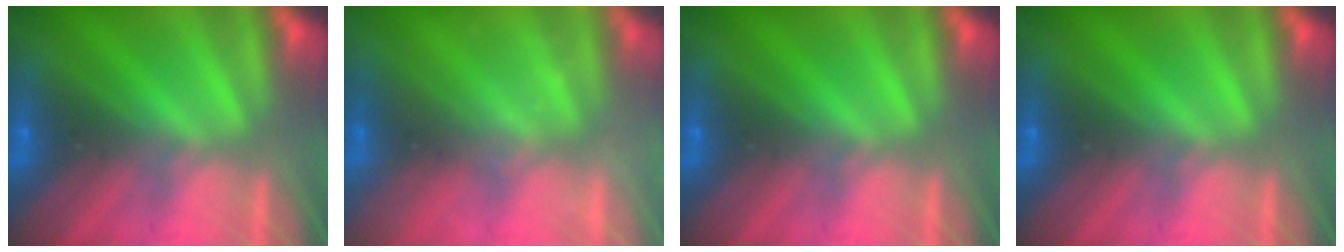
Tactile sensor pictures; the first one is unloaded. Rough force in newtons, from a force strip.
{"total": 2.2}
{"total": 0.0}
{"total": 0.0}